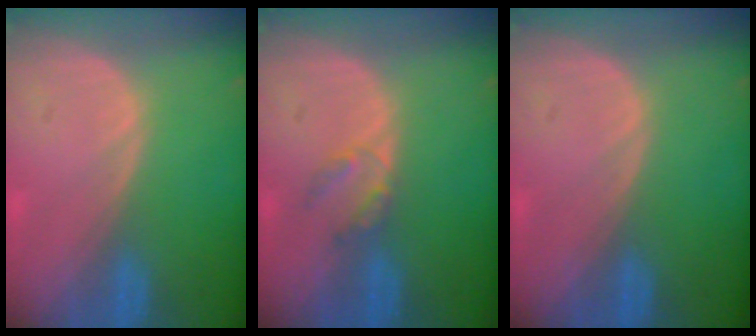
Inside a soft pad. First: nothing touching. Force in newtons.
{"total": 2.5, "press": 2.5, "slide": 0.3}
{"total": 0.0}